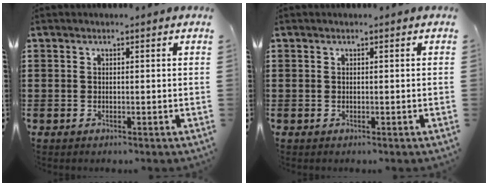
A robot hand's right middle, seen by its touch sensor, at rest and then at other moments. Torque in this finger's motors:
{"motor_torque": [0.00, 0.00, 0.00, 0.00]}